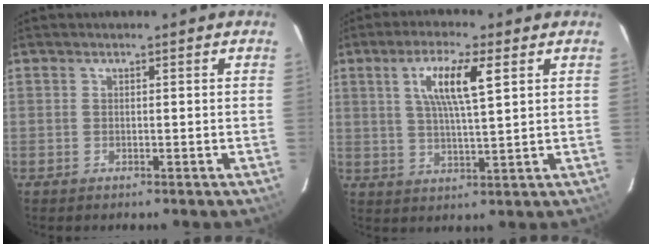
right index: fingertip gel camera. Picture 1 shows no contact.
{"total": 8.6, "force": [3.2, 1.3, 7.9], "torque": [-0.144, 0.004, 0.059]}